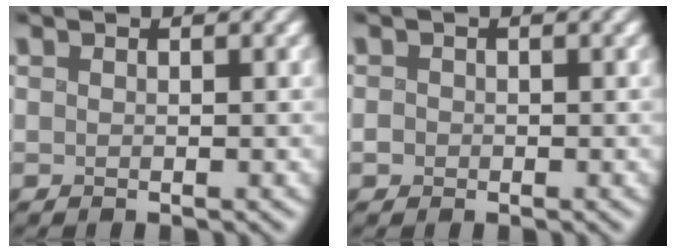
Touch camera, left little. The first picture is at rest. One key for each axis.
{"total": 0.8, "fx": -0.4, "fy": 0.7, "fz": 0.0, "tx": 0.003, "ty": -0.001, "tz": -0.004}